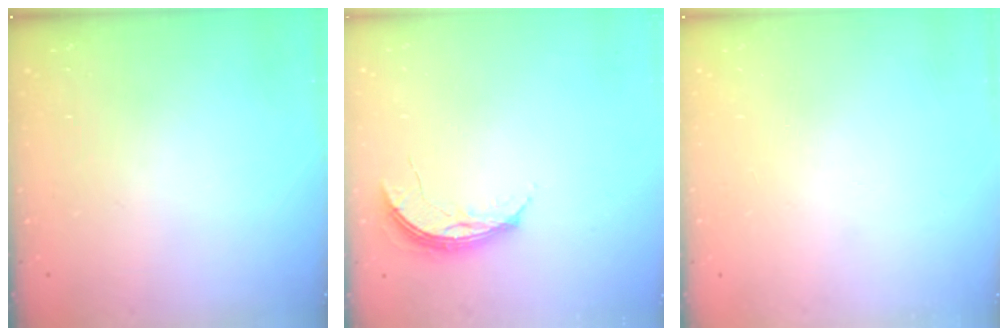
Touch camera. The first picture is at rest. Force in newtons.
{"total": 5.6, "press": 5.6, "slide": 0.5}
{"total": 0.0}